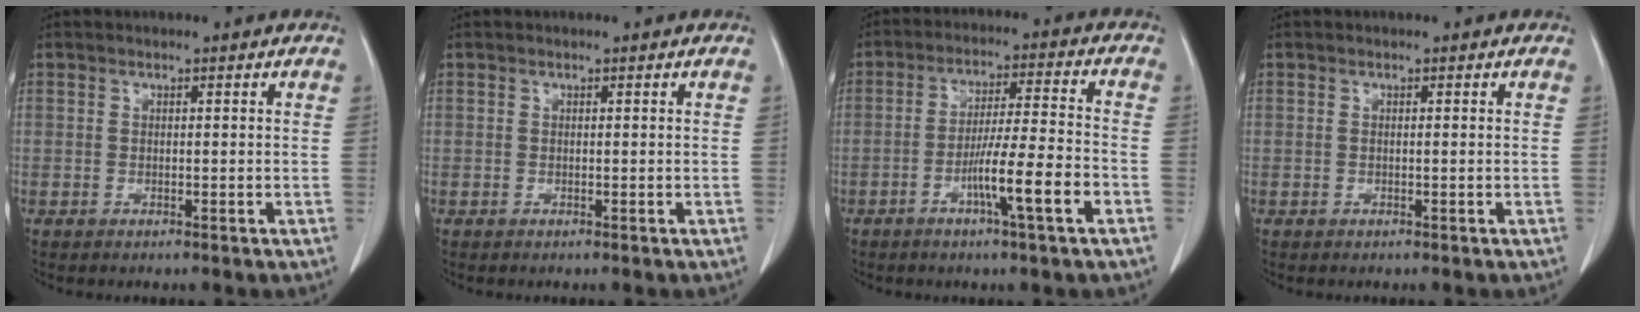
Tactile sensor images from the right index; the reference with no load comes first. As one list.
[{"total": 0.0}, {"total": 9.7, "force": [-4.1, -0.4, 8.8], "torque": [-0.152, -0.003, -0.072]}, {"total": 0.0}]